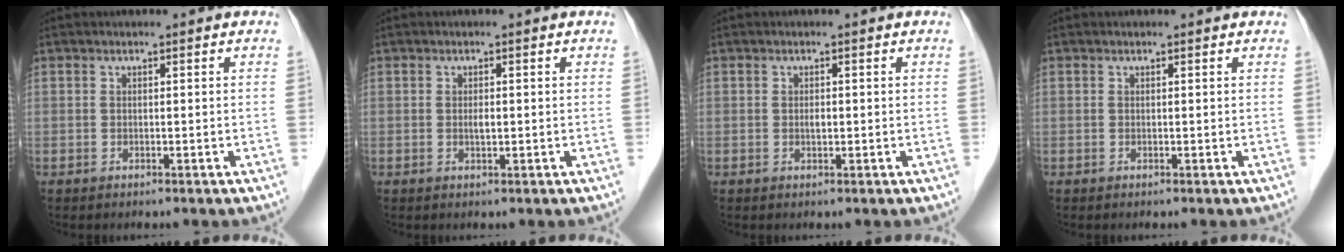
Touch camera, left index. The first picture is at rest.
{"total": 1.0, "force": [0.0, 0.3, 1.0], "torque": [-0.019, -0.001, 0.001]}
{"total": 0.8, "force": [0.0, 0.4, 0.8], "torque": [-0.015, 0.000, 0.000]}
{"total": 0.7, "force": [0.7, 0.1, 0.2], "torque": [-0.008, 0.003, 0.005]}